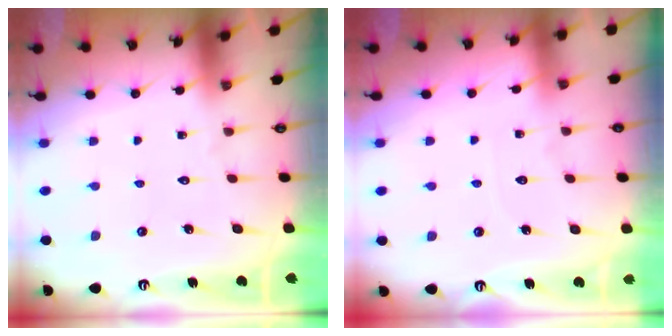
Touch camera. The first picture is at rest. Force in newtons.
{"total": 2.9, "press": 2.9, "slide": 0.4}